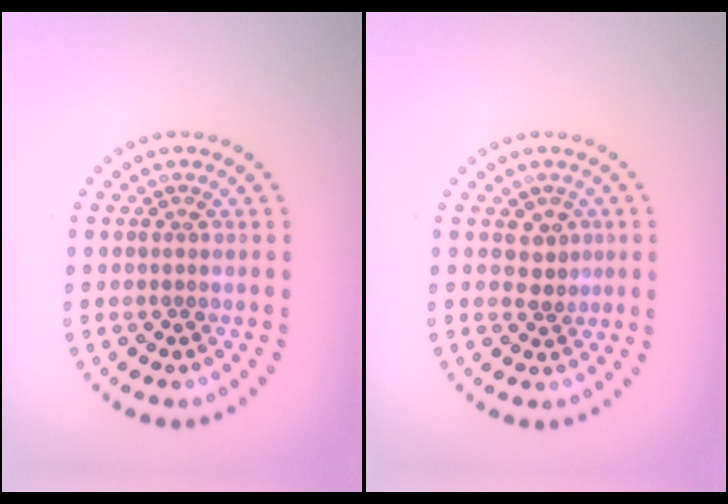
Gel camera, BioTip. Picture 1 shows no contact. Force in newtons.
{"total": 1.8, "press": 1.6, "slide": 0.9}